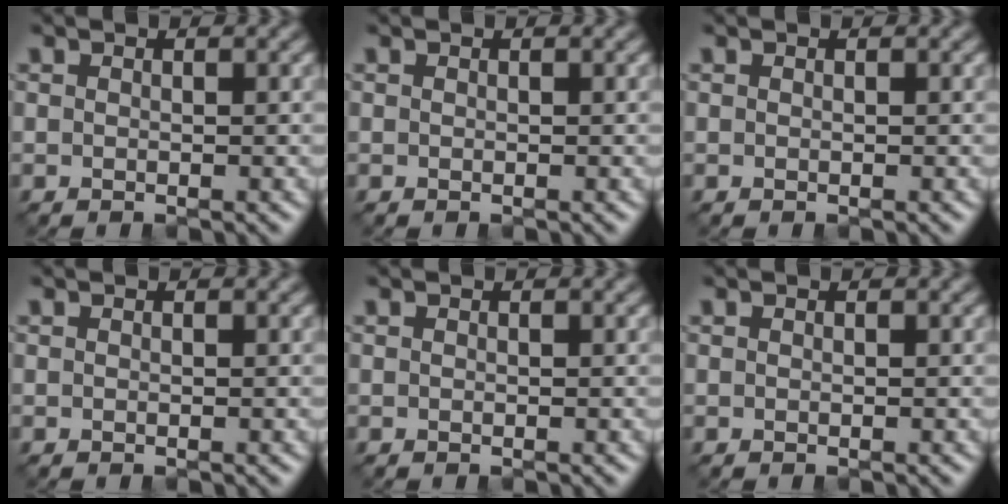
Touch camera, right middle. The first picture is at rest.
{"total": 0.0}
{"total": 0.0}
{"total": 0.0}
{"total": 0.0}
{"total": 0.0}